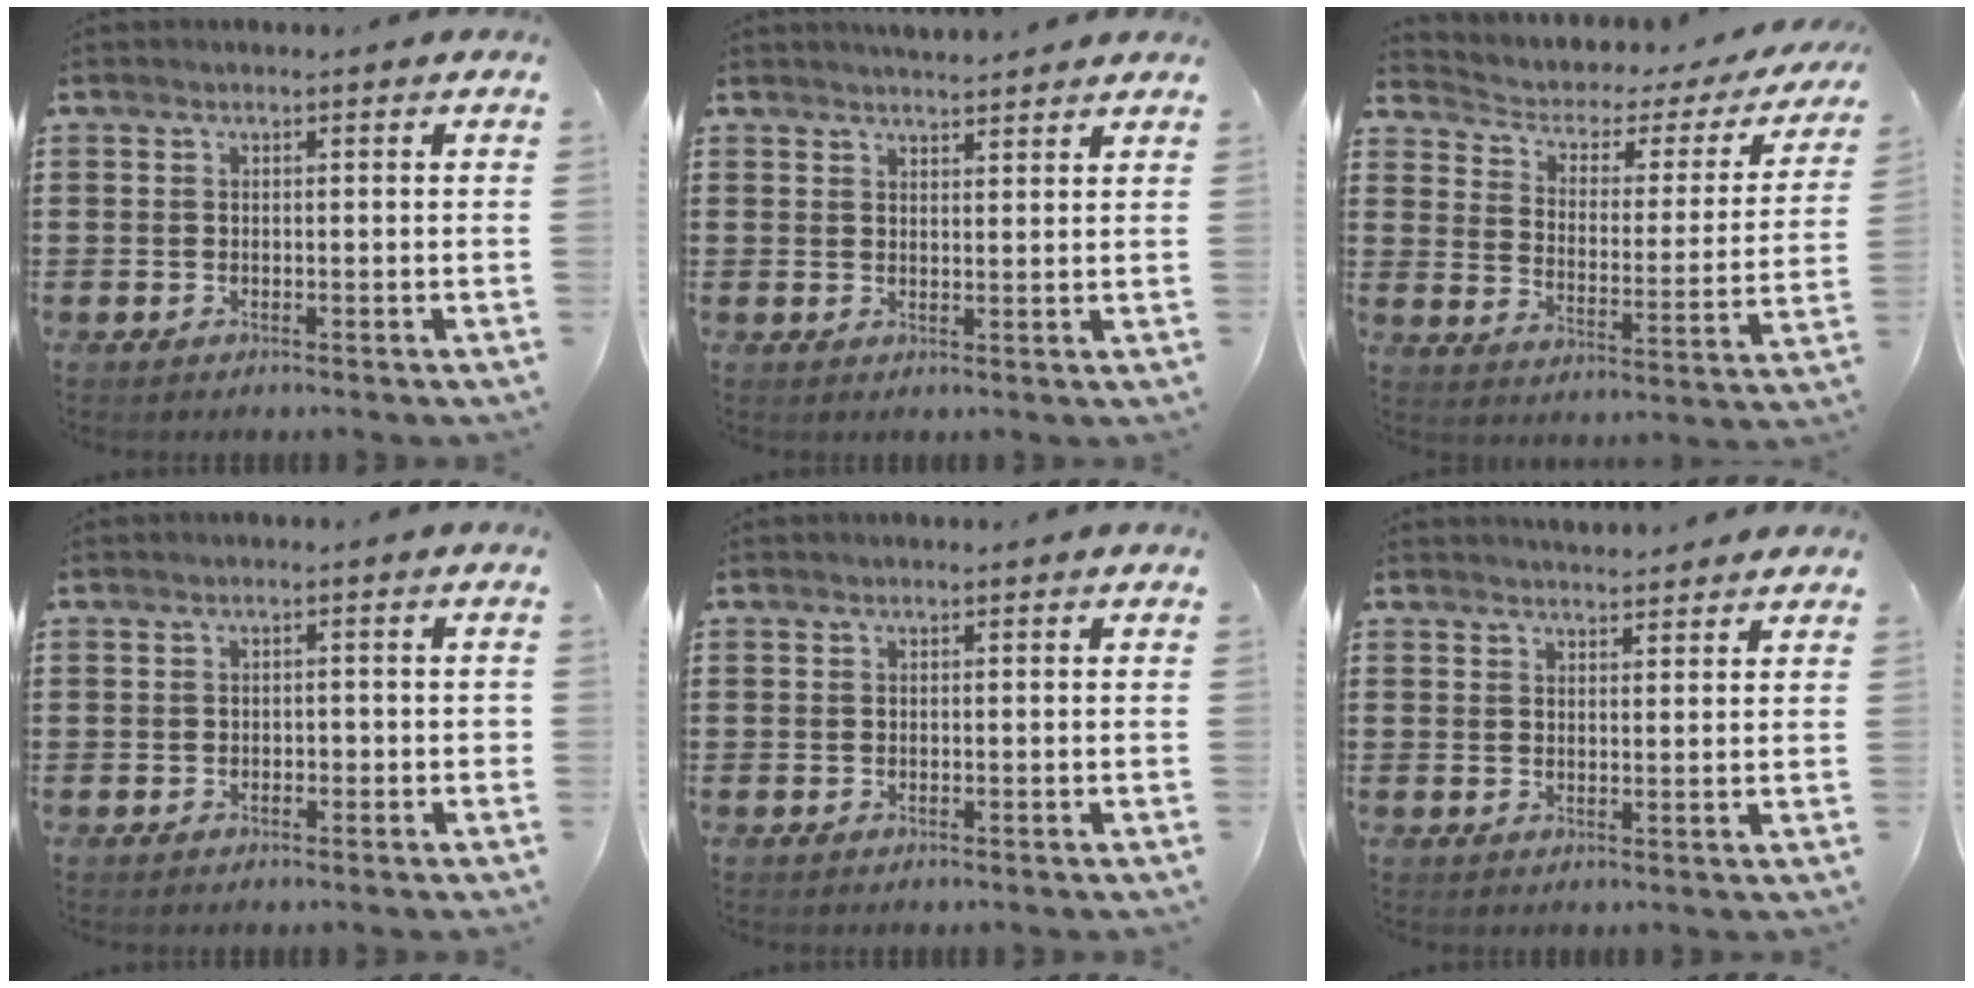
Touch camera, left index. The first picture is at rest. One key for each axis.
{"total": 2.7, "fx": 2.6, "fy": 0.0, "fz": 0.2, "tx": -0.010, "ty": -0.006, "tz": 0.050}
{"total": 2.9, "fx": 1.5, "fy": 1.8, "fz": 1.6, "tx": -0.045, "ty": -0.013, "tz": 0.016}
{"total": 1.0, "fx": -0.6, "fy": 0.6, "fz": 0.5, "tx": -0.013, "ty": 0.002, "tz": -0.015}
{"total": 0.0}
{"total": 2.5, "fx": 2.5, "fy": 0.2, "fz": 0.2, "tx": -0.010, "ty": -0.003, "tz": 0.047}